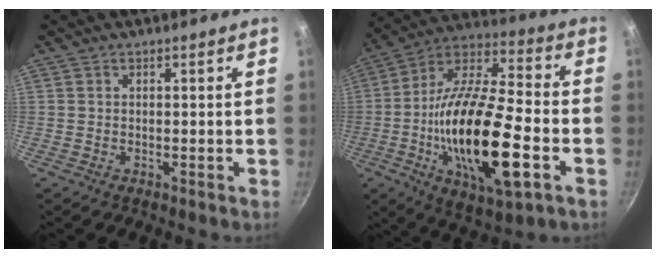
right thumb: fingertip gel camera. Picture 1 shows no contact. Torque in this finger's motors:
{"motor_torque": [-0.16, 1.30, 2.34, -0.44, 0.74]}